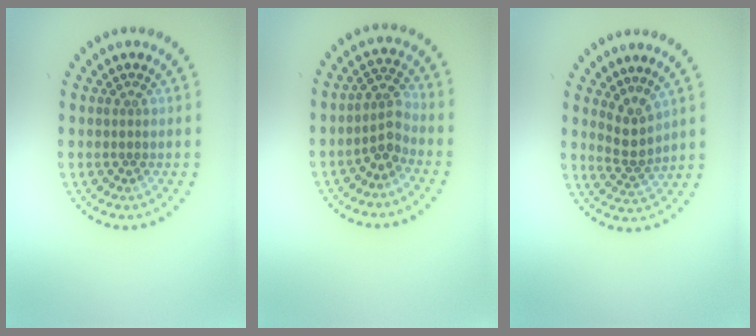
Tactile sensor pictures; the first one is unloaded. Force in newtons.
{"total": 2.5, "press": 2.0, "slide": 1.6}
{"total": 2.5, "press": 1.8, "slide": 1.7}